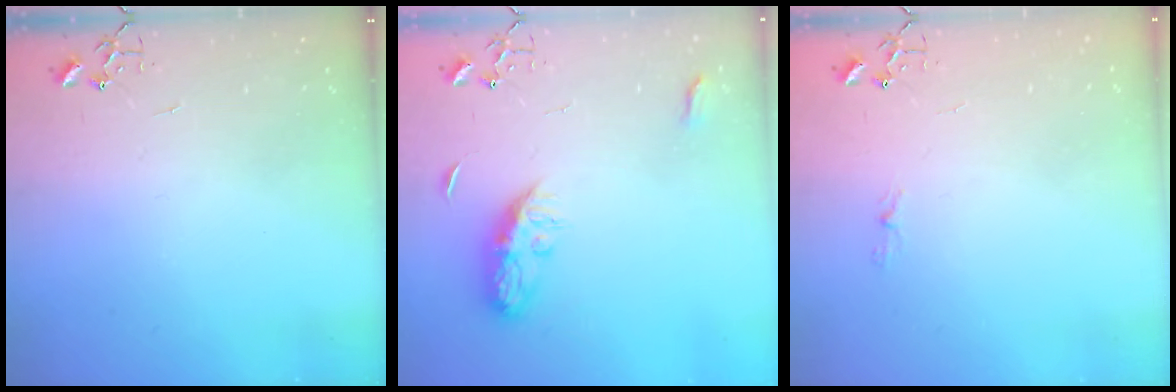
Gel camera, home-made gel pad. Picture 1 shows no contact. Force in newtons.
{"total": 8.2, "press": 8.1, "slide": 0.6}
{"total": 3.5, "press": 3.5, "slide": 0.3}